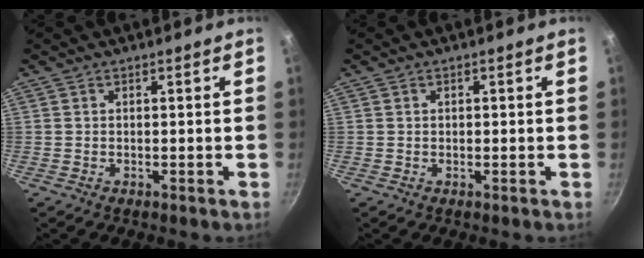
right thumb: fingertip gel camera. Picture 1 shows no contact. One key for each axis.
{"total": 0.5, "fx": 0.1, "fy": 0.4, "fz": 0.2, "tx": 0.000, "ty": 0.004, "tz": 0.002}